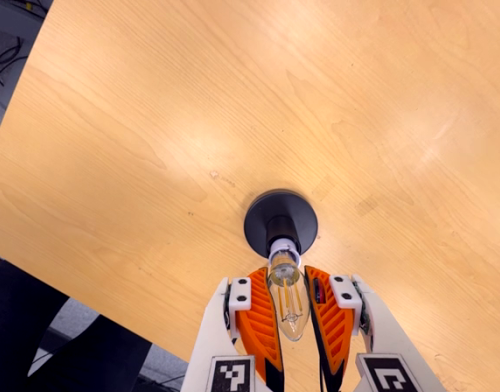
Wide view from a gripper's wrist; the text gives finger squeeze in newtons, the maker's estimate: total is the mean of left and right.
{"total": 20.2, "left": 22.1, "right": 18.3}